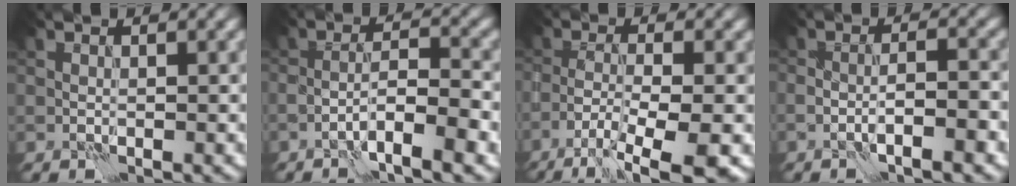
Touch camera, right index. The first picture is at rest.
{"total": 5.1, "force": [-2.6, 0.9, 4.2], "torque": [-0.068, 0.011, -0.050]}
{"total": 8.1, "force": [-5.0, 1.8, 6.1], "torque": [-0.102, -0.007, -0.089]}
{"total": 3.2, "force": [-1.7, 0.6, 2.7], "torque": [-0.045, 0.006, -0.033]}